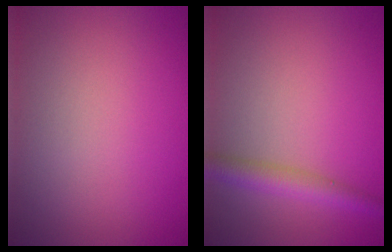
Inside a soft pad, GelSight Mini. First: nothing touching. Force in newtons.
{"total": 3.0, "press": 3.0, "slide": 0.1}